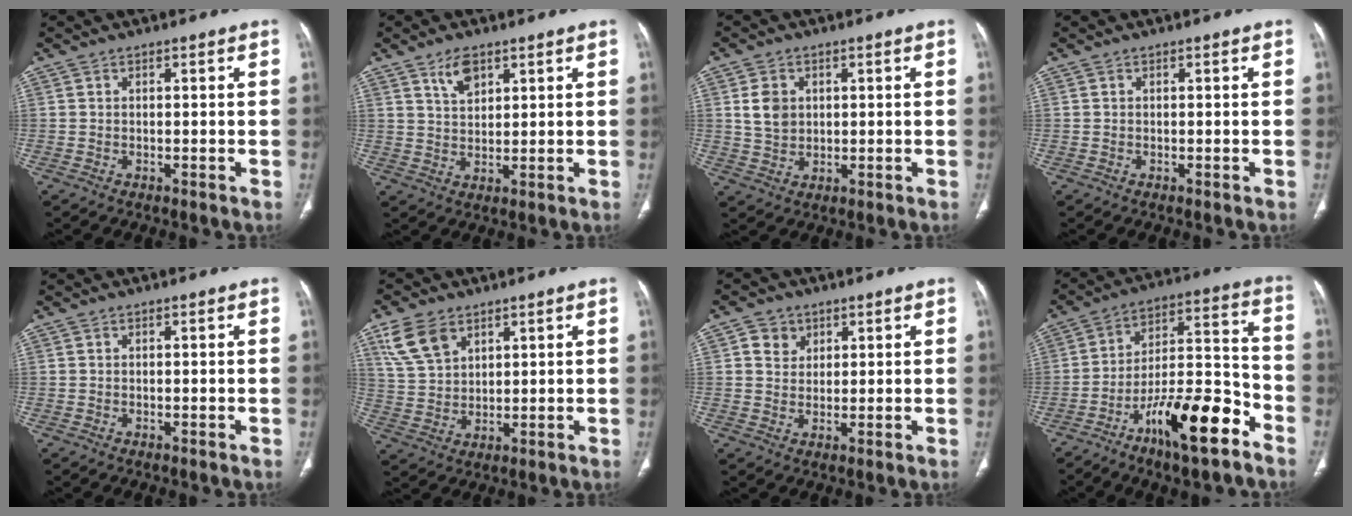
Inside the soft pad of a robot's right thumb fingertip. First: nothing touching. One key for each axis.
{"total": 4.8, "fx": 3.0, "fy": 2.5, "fz": 2.9, "tx": -0.038, "ty": -0.018, "tz": 0.057}
{"total": 5.3, "fx": 1.4, "fy": 4.2, "fz": 2.9, "tx": -0.038, "ty": -0.006, "tz": 0.032}
{"total": 0.0}
{"total": 0.0}
{"total": 8.6, "fx": 4.9, "fy": 5.4, "fz": 4.6, "tx": -0.075, "ty": -0.014, "tz": 0.103}
{"total": 4.1, "fx": 1.8, "fy": 3.5, "fz": 1.1, "tx": 0.000, "ty": -0.007, "tz": 0.032}
{"total": 17.8, "fx": -10.4, "fy": 5.0, "fz": 13.5, "tx": -0.213, "ty": 0.077, "tz": -0.173}